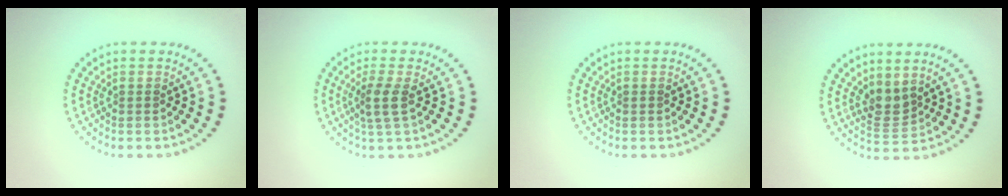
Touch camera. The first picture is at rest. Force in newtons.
{"total": 2.1, "press": 1.7, "slide": 1.2}
{"total": 0.0}
{"total": 2.3, "press": 1.8, "slide": 1.3}